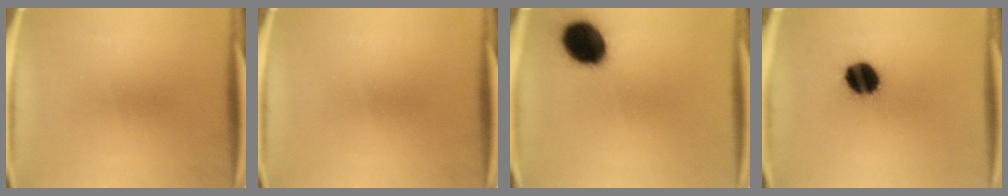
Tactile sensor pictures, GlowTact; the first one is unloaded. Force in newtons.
{"total": 0.0}
{"total": 13.9}
{"total": 12.1}